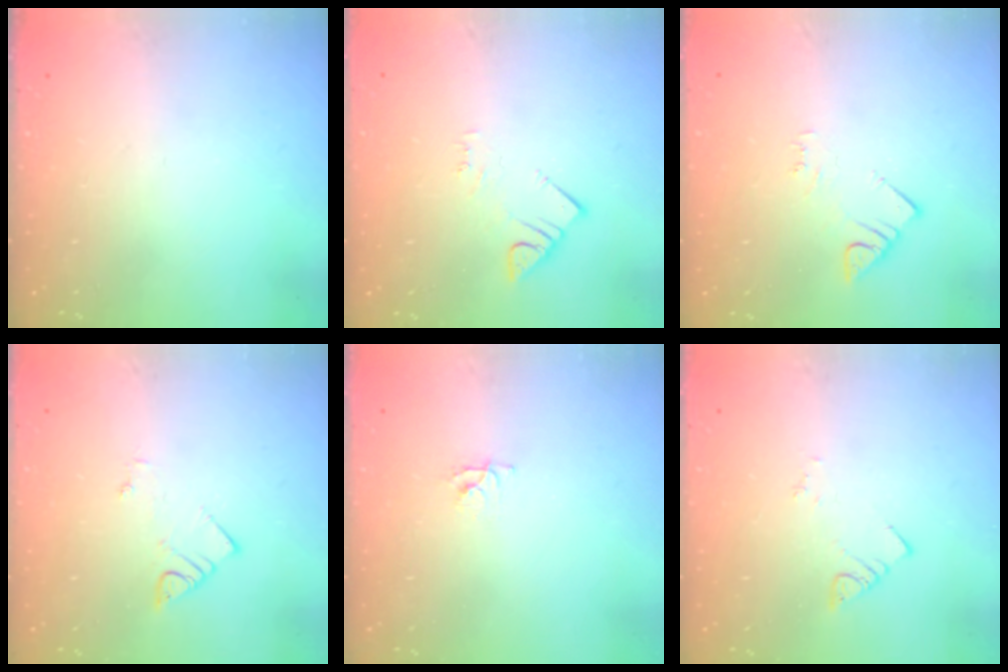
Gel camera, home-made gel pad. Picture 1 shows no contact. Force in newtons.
{"total": 3.0, "press": 3.0, "slide": 0.3}
{"total": 3.6, "press": 3.6, "slide": 0.6}
{"total": 1.9, "press": 1.8, "slide": 0.4}
{"total": 4.3, "press": 4.2, "slide": 0.5}
{"total": 2.1, "press": 2.0, "slide": 0.4}